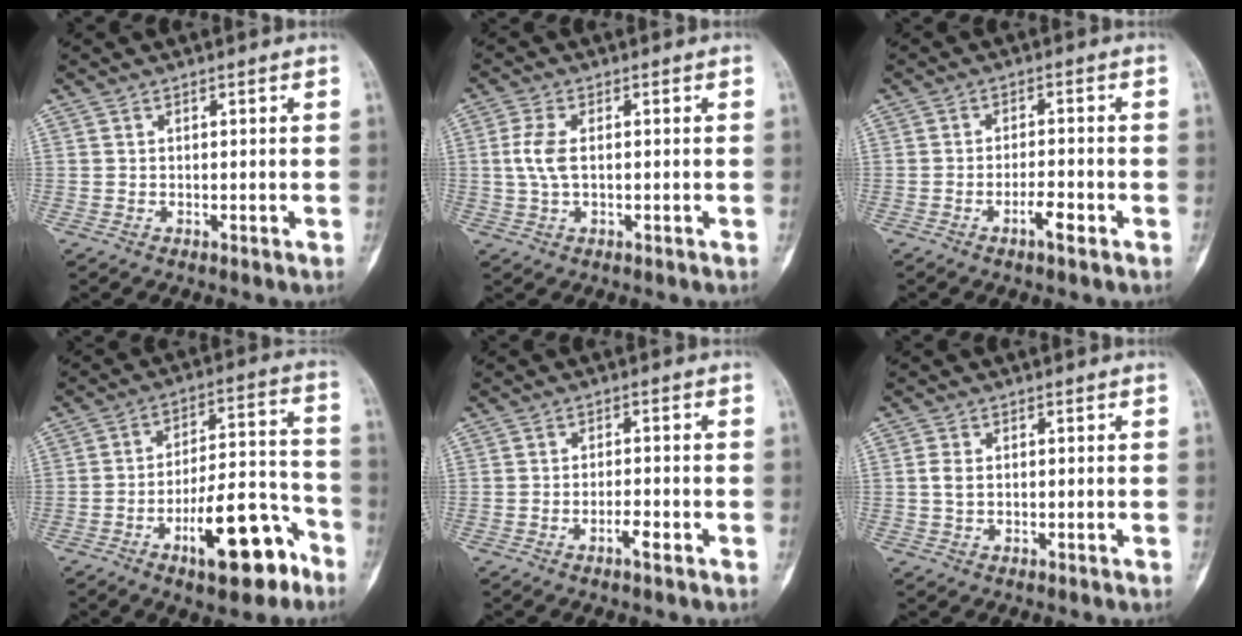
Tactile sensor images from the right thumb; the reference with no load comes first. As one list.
[{"total": 4.6, "force": [0.2, 2.4, 4.0], "torque": [-0.095, 0.006, 0.000]}, {"total": 3.9, "force": [-2.0, 1.0, 3.2], "torque": [-0.056, 0.012, -0.037]}, {"total": 16.4, "force": [-8.7, 6.1, 12.4], "torque": [-0.171, 0.072, -0.131]}, {"total": 2.8, "force": [-1.4, 0.7, 2.3], "torque": [-0.041, 0.006, -0.027]}, {"total": 2.0, "force": [0.2, 1.3, 1.5], "torque": [-0.029, 0.002, 0.001]}]